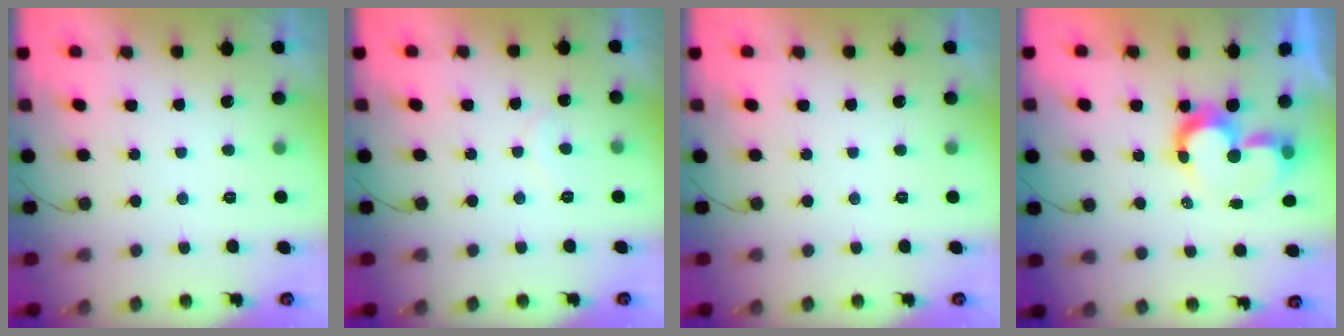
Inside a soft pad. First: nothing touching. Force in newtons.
{"total": 4.9, "press": 4.9, "slide": 0.3}
{"total": 0.0}
{"total": 8.3, "press": 8.2, "slide": 0.8}